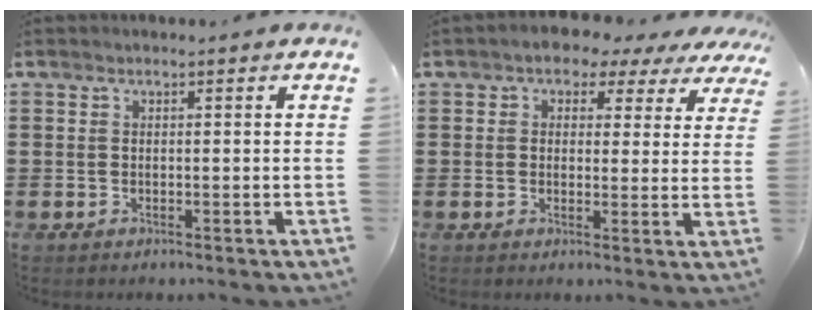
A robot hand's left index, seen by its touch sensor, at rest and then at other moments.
{"total": 2.9, "force": [2.0, 1.9, 0.6], "torque": [-0.021, -0.008, 0.028]}